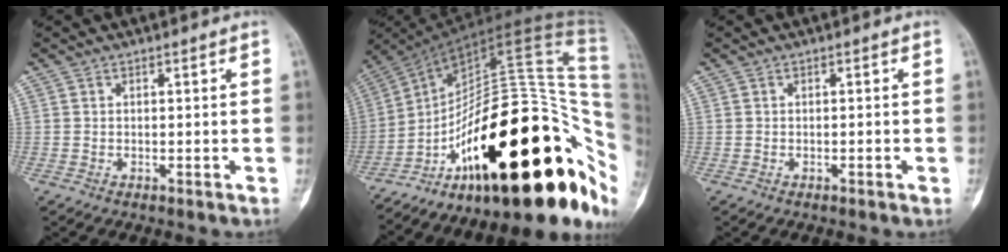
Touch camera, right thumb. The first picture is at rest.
{"total": 41.9, "force": [-8.7, 16.8, 37.4], "torque": [-0.446, 0.095, -0.127]}
{"total": 0.7, "force": [-0.3, 0.1, 0.6], "torque": [-0.016, 0.003, -0.002]}